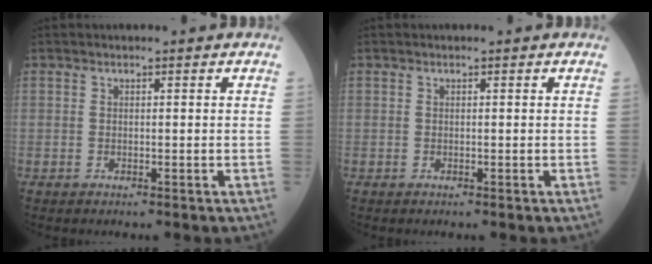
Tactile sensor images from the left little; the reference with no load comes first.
{"total": 0.0}